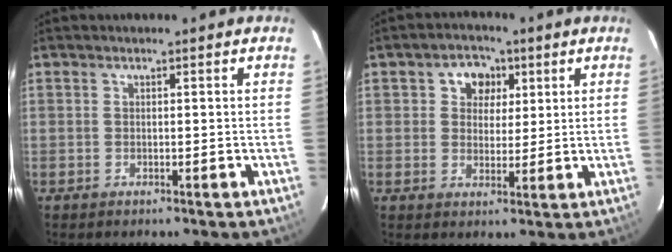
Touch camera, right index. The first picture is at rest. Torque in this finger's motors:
{"motor_torque": [0.03, 0.02, 0.25, 0.04]}